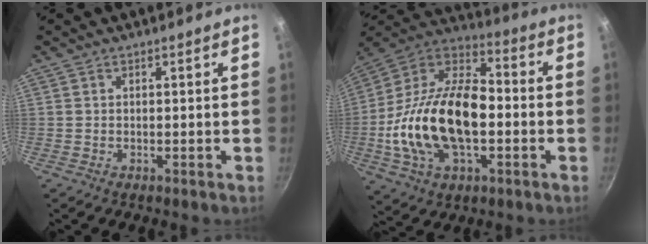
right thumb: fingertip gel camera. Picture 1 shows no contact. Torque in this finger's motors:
{"motor_torque": [-0.49, 1.80, 2.15, -0.60, 0.70]}